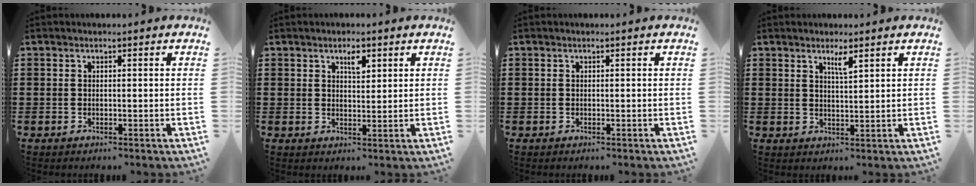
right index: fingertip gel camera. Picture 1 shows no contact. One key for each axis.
{"total": 2.7, "fx": 1.6, "fy": 1.1, "fz": 1.9, "tx": -0.026, "ty": -0.002, "tz": 0.023}
{"total": 0.0}
{"total": 2.6, "fx": 1.7, "fy": 0.3, "fz": 1.9, "tx": -0.033, "ty": -0.004, "tz": 0.027}